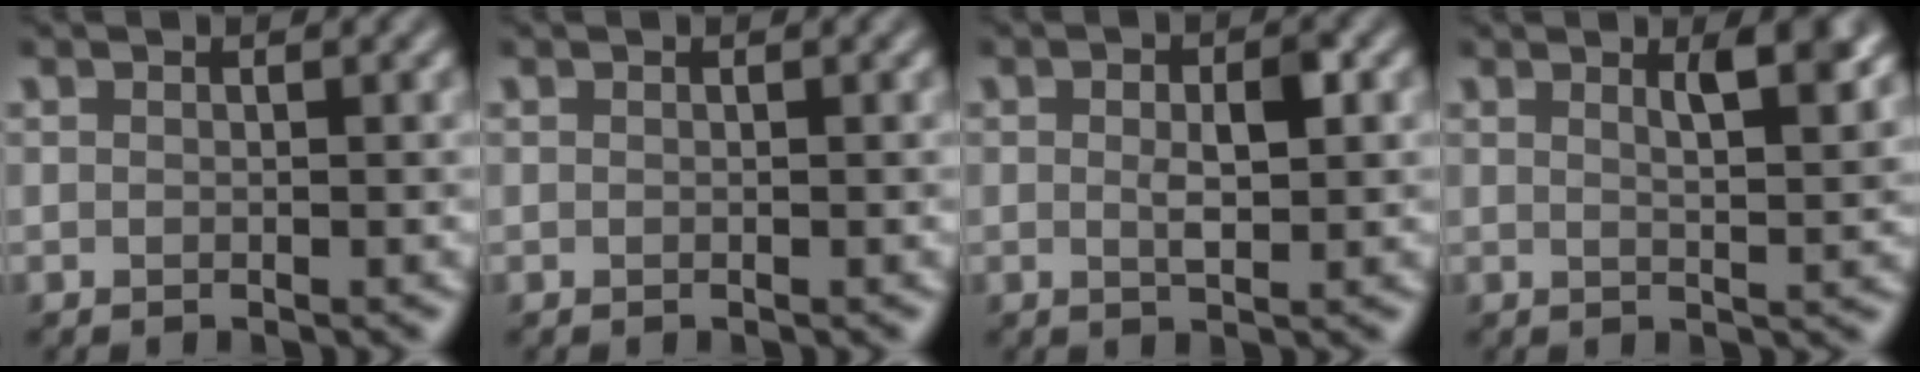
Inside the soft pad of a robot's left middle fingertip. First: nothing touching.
{"total": 0.0}
{"total": 2.9, "force": [0.2, 1.2, 2.6], "torque": [-0.044, 0.000, 0.002]}
{"total": 3.6, "force": [1.8, 1.0, 3.0], "torque": [-0.032, -0.002, 0.025]}